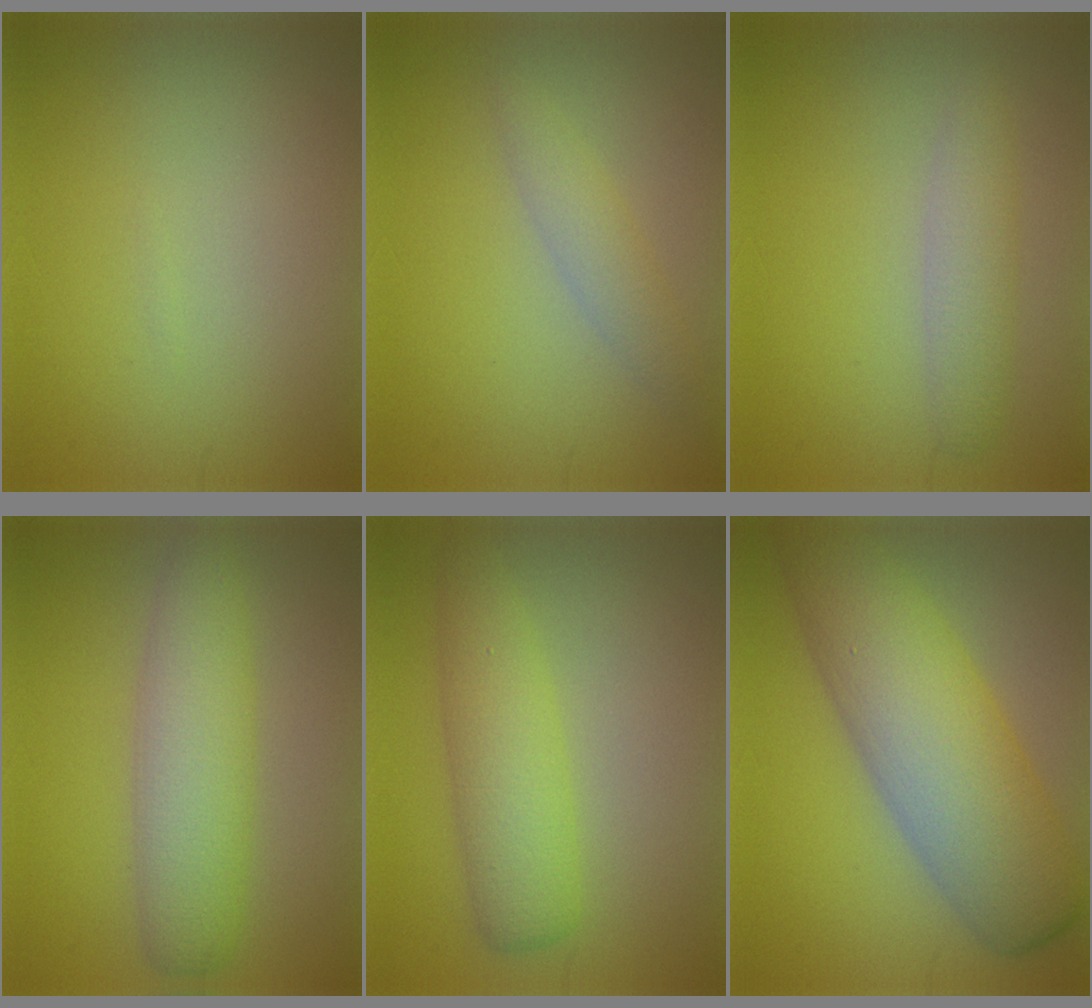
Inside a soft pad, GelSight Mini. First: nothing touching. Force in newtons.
{"total": 2.1, "press": 2.1, "slide": 0.1}
{"total": 2.4, "press": 2.4, "slide": 0.0}
{"total": 5.5, "press": 5.5, "slide": 0.2}
{"total": 4.5, "press": 4.5, "slide": 0.1}
{"total": 9.8, "press": 9.8, "slide": 0.1}